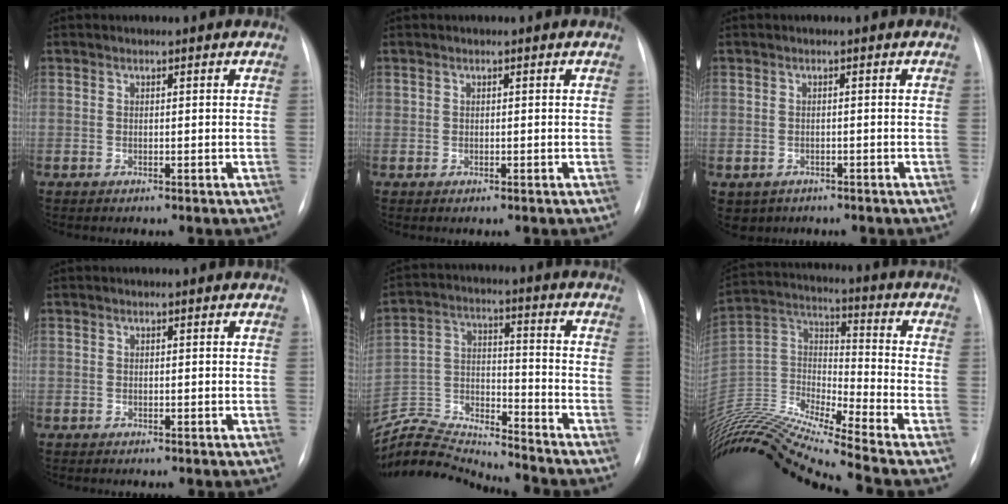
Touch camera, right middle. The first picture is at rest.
{"total": 0.0}
{"total": 2.9, "force": [-1.8, 2.2, 0.5], "torque": [-0.011, 0.000, -0.021]}
{"total": 0.0}
{"total": 15.2, "force": [-15.1, -0.4, 1.6], "torque": [-0.035, 0.029, -0.267]}
{"total": 20.5, "force": [-18.6, -1.7, 8.4], "torque": [-0.171, 0.019, -0.339]}